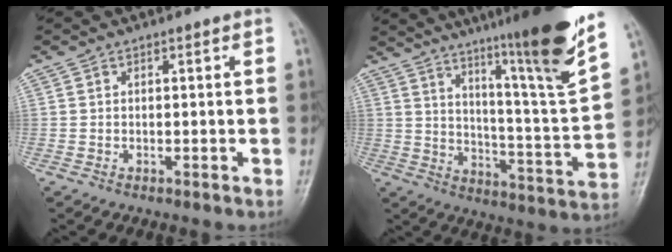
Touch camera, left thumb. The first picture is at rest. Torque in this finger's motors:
{"motor_torque": [2.77, 0.58, 1.67, -1.11, 0.26]}